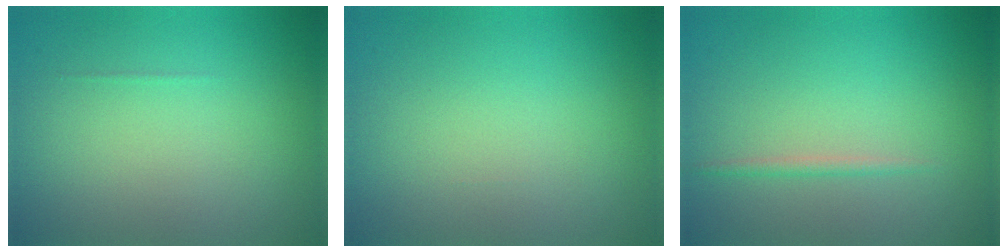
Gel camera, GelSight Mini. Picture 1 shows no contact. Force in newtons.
{"total": 0.0}
{"total": 0.8, "press": 0.8, "slide": 0.0}